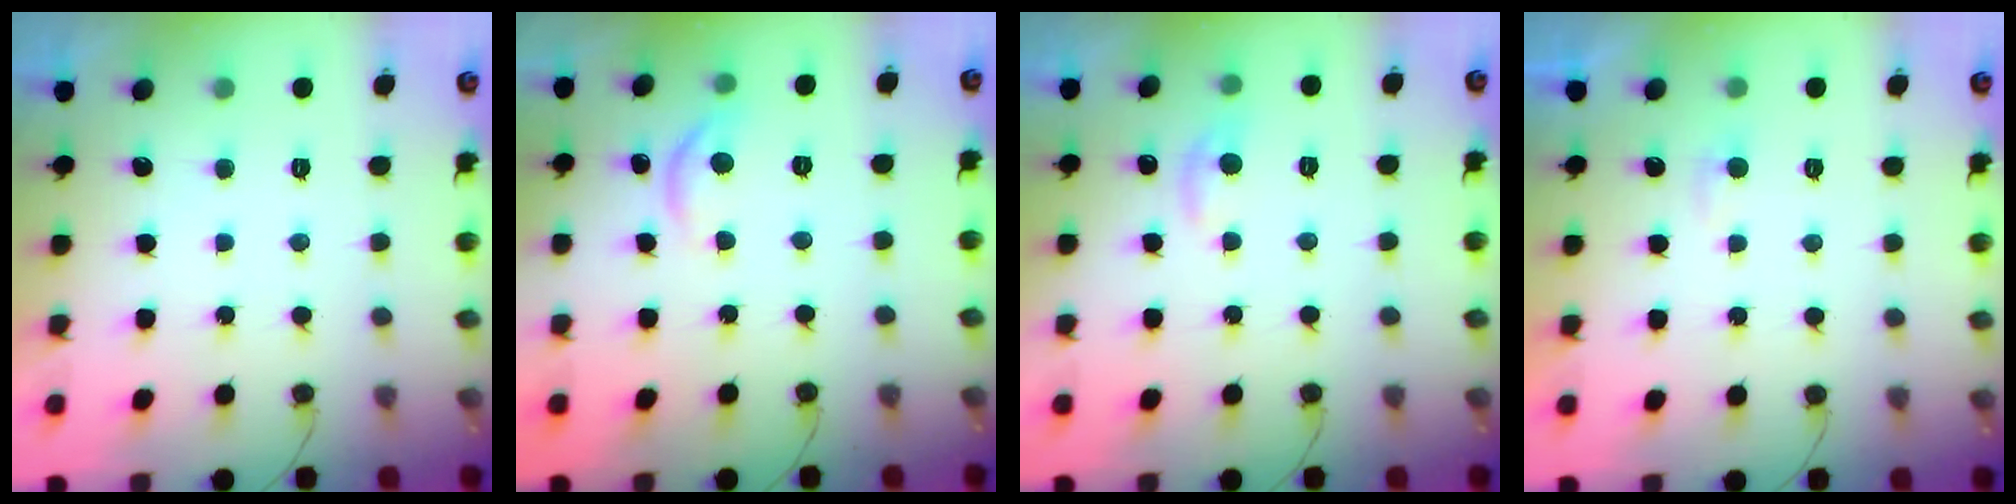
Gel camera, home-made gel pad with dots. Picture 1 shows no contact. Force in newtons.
{"total": 6.2, "press": 6.2, "slide": 0.5}
{"total": 5.2, "press": 5.1, "slide": 0.7}
{"total": 2.2, "press": 2.2, "slide": 0.2}